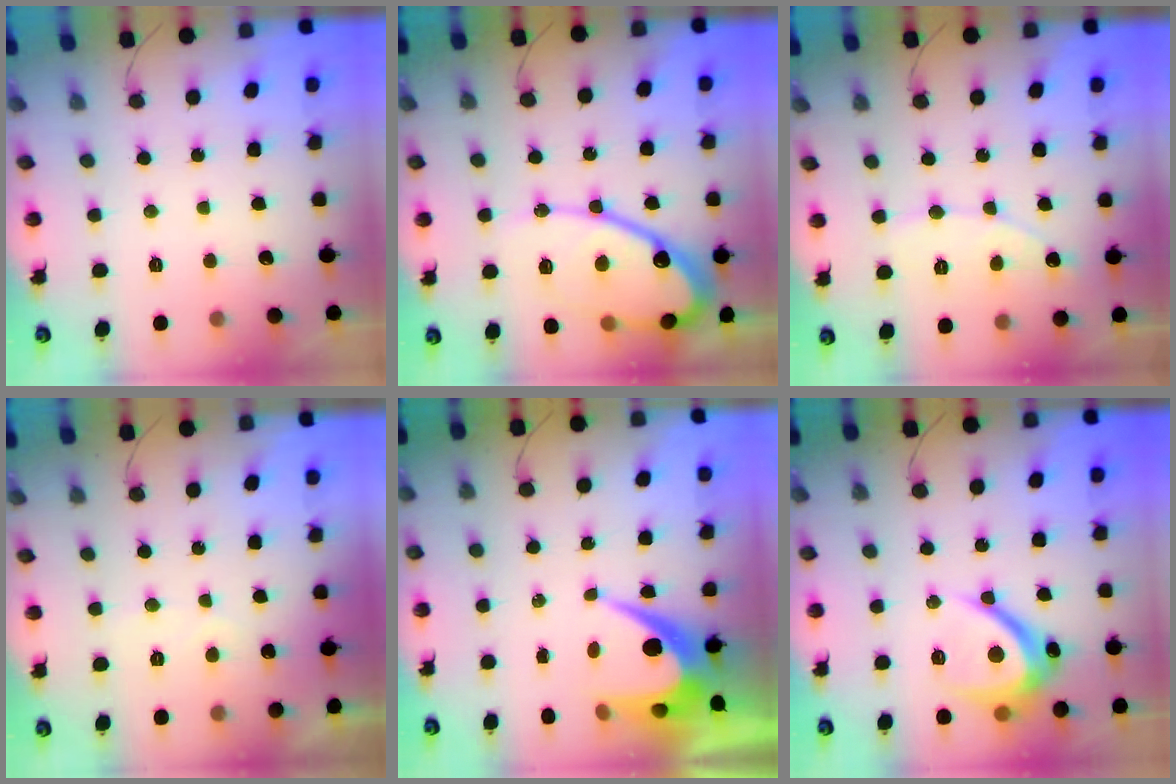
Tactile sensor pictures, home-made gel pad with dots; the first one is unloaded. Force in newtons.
{"total": 18.2, "press": 18.1, "slide": 1.8}
{"total": 7.0, "press": 7.0, "slide": 0.7}
{"total": 2.3, "press": 2.3, "slide": 0.1}
{"total": 9.3, "press": 9.3, "slide": 0.7}
{"total": 10.8, "press": 10.8, "slide": 0.6}